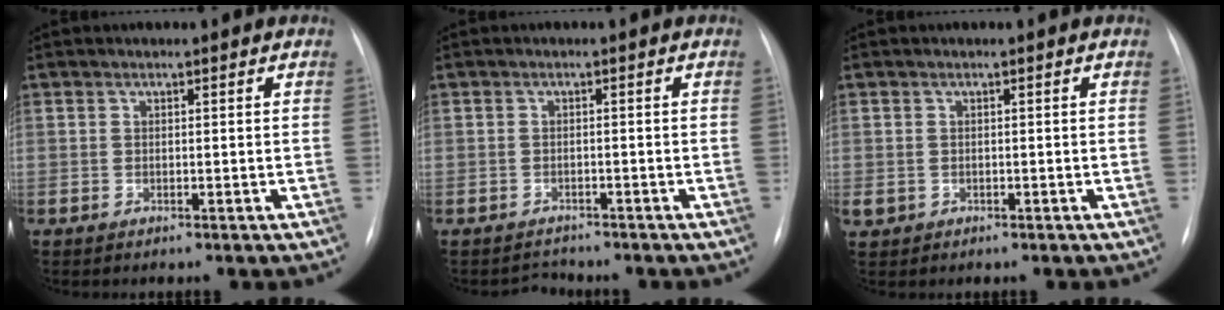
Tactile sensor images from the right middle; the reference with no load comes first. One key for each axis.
{"total": 1.8, "fx": -1.5, "fy": 0.6, "fz": -0.6, "tx": 0.006, "ty": -0.004, "tz": -0.024}
{"total": 1.5, "fx": -0.4, "fy": 1.4, "fz": 0.5, "tx": -0.010, "ty": 0.005, "tz": 0.003}